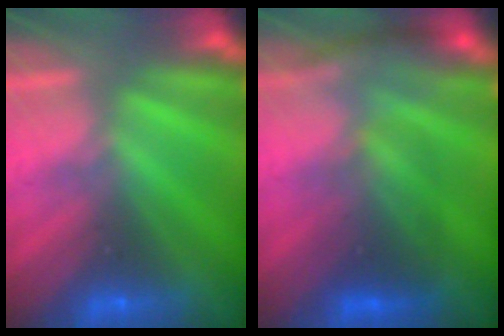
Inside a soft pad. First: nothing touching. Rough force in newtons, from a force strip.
{"total": 2.8}